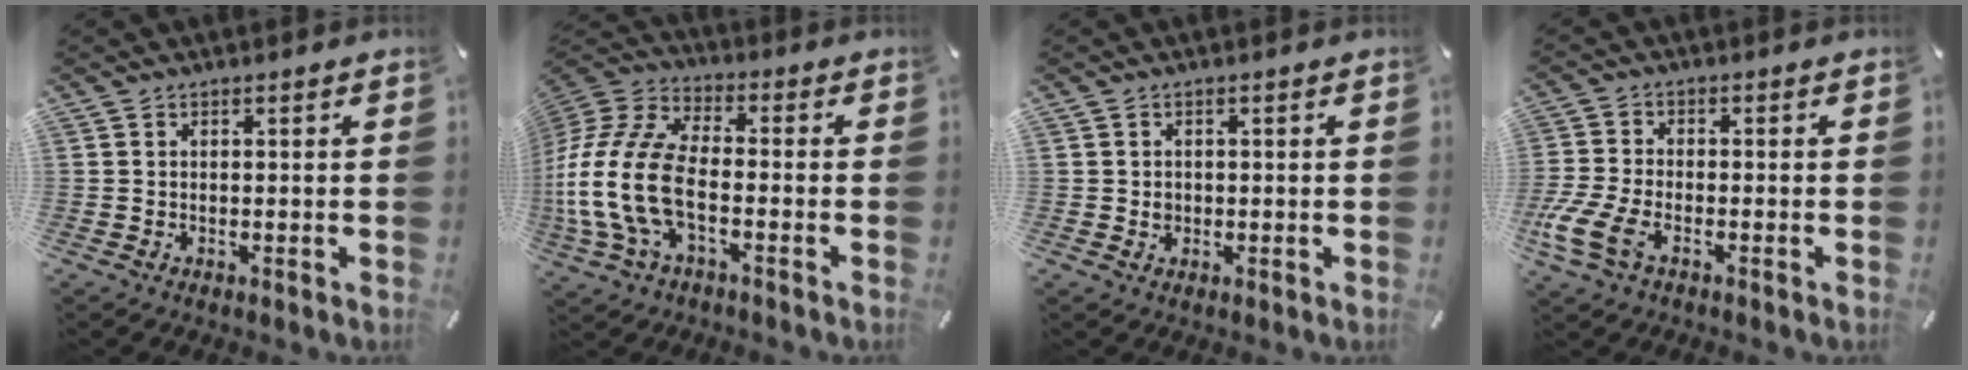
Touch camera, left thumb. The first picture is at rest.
{"total": 16.6, "force": [-4.5, 9.6, 12.7], "torque": [-0.290, 0.003, -0.083]}
{"total": 1.3, "force": [0.1, 1.2, 0.5], "torque": [-0.011, 0.005, 0.001]}
{"total": 8.4, "force": [-3.7, 4.3, 6.2], "torque": [-0.145, -0.004, -0.066]}